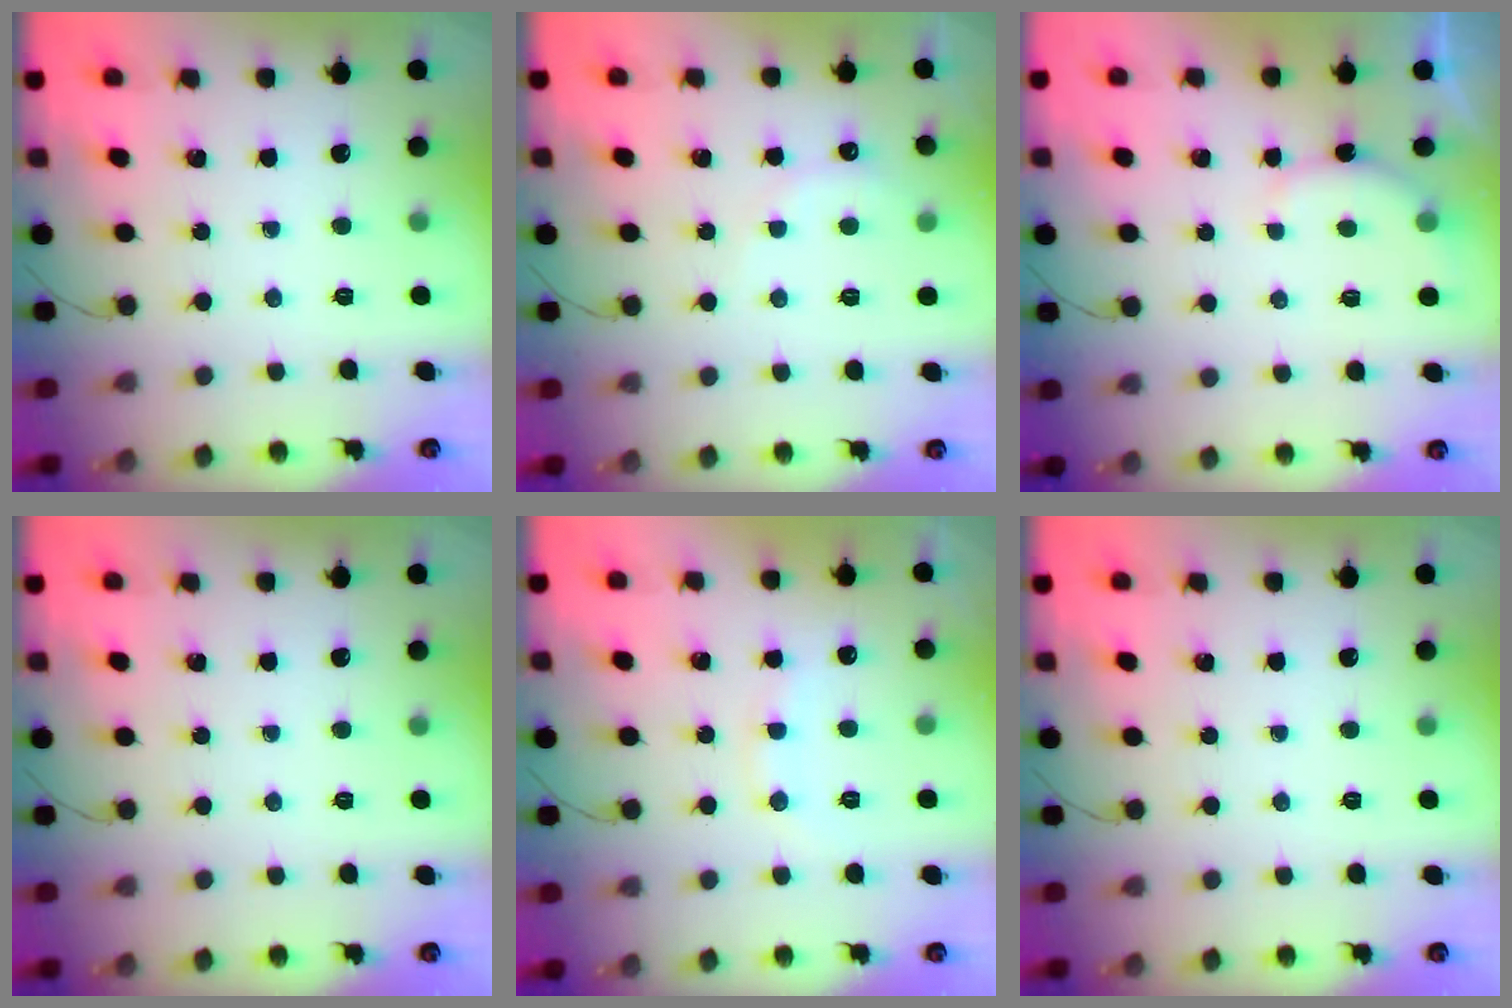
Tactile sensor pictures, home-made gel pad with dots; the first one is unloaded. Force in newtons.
{"total": 6.8, "press": 6.7, "slide": 1.2}
{"total": 5.2, "press": 5.1, "slide": 0.9}
{"total": 0.0}
{"total": 8.4, "press": 8.3, "slide": 1.2}
{"total": 0.0}